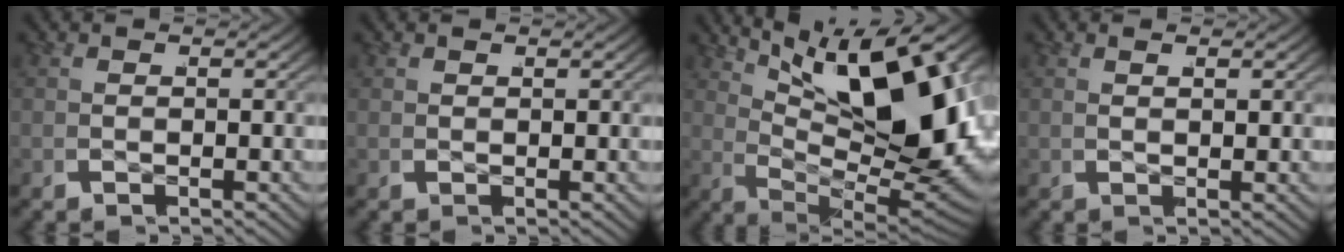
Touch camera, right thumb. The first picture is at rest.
{"total": 0.8, "force": [0.4, 0.5, 0.5], "torque": [-0.003, -0.005, 0.015]}
{"total": 16.3, "force": [2.4, 7.3, 14.3], "torque": [-0.215, -0.027, 0.062]}
{"total": 0.9, "force": [0.5, -0.1, 0.7], "torque": [-0.008, 0.003, 0.015]}